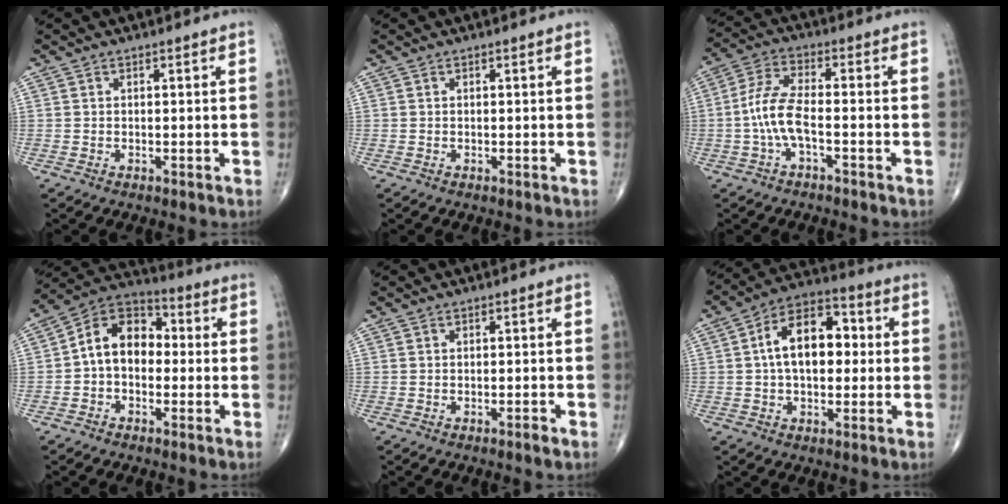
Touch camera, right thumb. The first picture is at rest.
{"total": 0.0}
{"total": 7.5, "force": [-1.9, 2.6, 6.8], "torque": [-0.155, 0.028, -0.041]}
{"total": 11.1, "force": [-0.4, 8.0, 7.7], "torque": [-0.099, 0.039, -0.026]}
{"total": 0.9, "force": [-0.6, 0.2, 0.7], "torque": [-0.015, -0.001, -0.011]}
{"total": 13.4, "force": [1.3, 8.1, 10.6], "torque": [-0.150, 0.030, 0.009]}